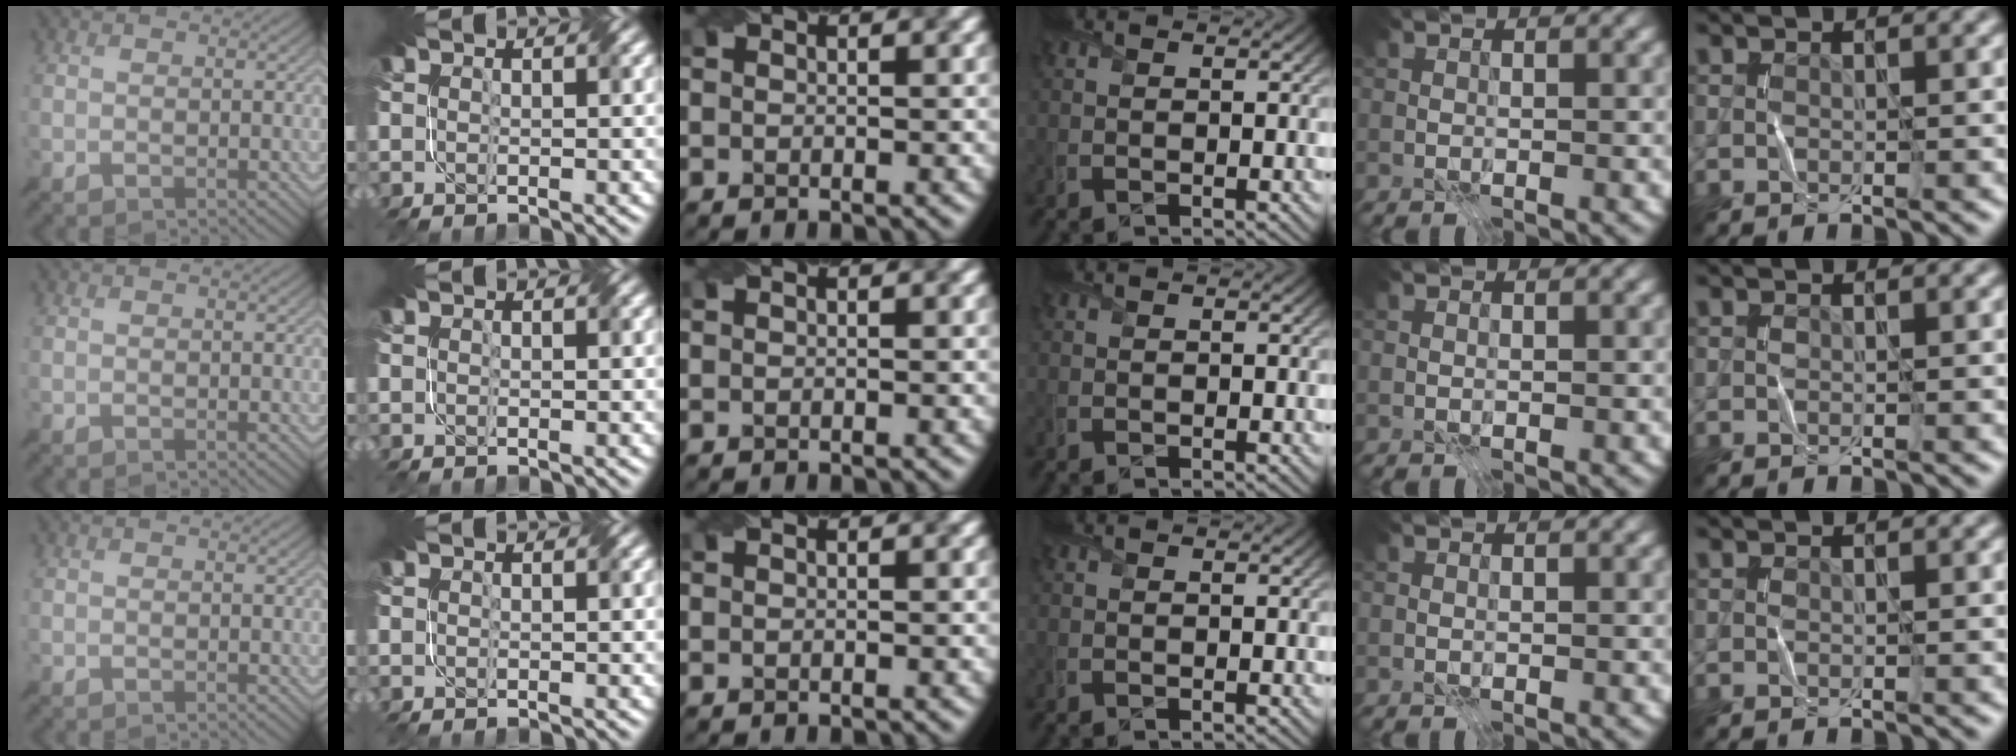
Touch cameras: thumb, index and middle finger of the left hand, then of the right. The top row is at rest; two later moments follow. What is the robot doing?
{"motion": "fold", "object": "file"}